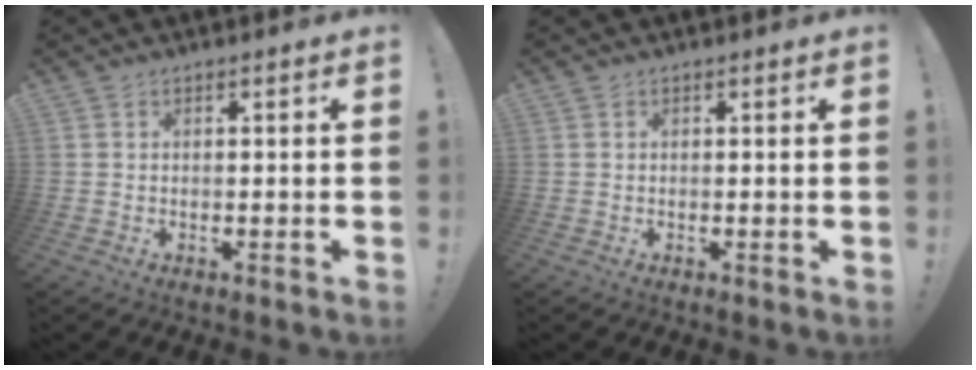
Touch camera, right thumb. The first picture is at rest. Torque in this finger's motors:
{"motor_torque": [-0.13, -0.18, -0.13, 0.13, -0.06]}